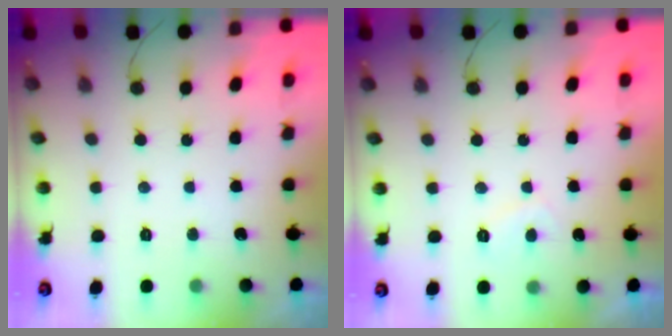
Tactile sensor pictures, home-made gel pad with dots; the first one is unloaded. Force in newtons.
{"total": 1.3, "press": 1.2, "slide": 0.6}